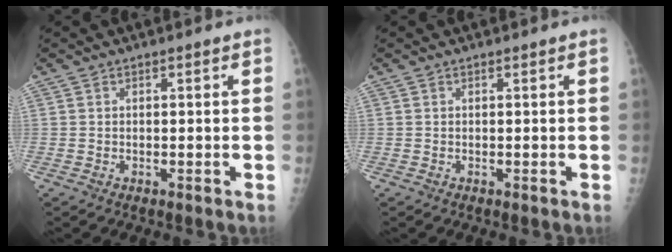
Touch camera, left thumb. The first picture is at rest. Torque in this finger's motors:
{"motor_torque": [0.01, 0.00, 0.00, -0.01, 0.00]}